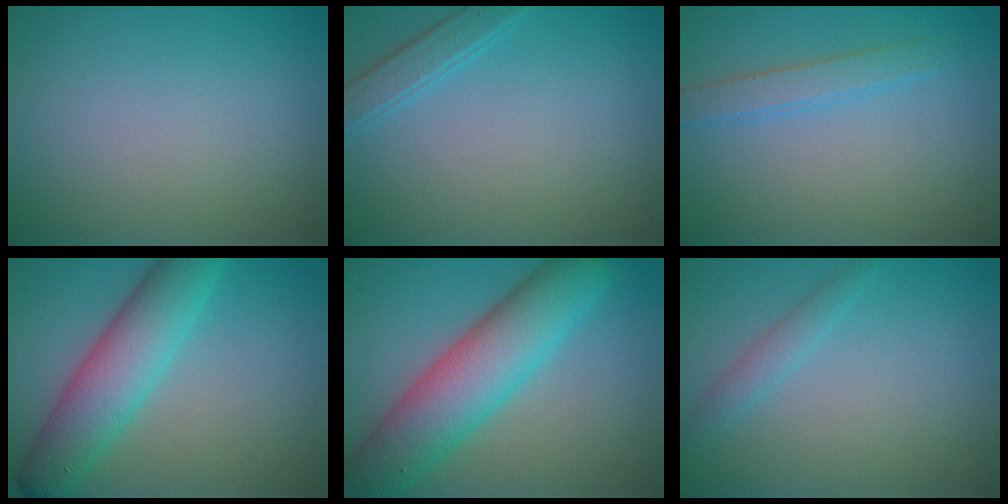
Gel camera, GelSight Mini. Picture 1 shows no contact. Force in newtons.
{"total": 1.9, "press": 1.9, "slide": 0.1}
{"total": 1.9, "press": 1.9, "slide": 0.1}
{"total": 6.3, "press": 6.2, "slide": 0.3}
{"total": 8.3, "press": 8.3, "slide": 0.4}
{"total": 1.5, "press": 1.5, "slide": 0.1}